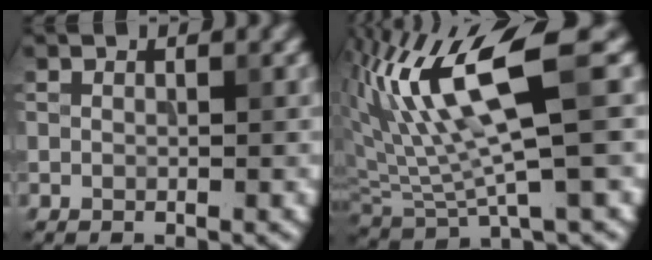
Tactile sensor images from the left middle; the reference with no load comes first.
{"total": 9.5, "force": [3.0, 2.2, 8.8], "torque": [-0.166, -0.004, 0.061]}